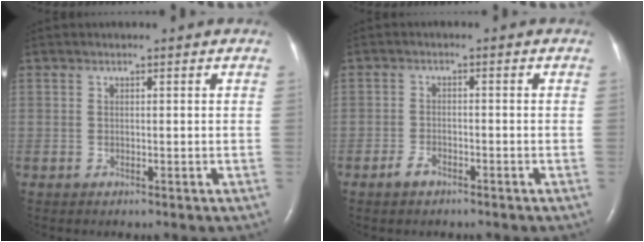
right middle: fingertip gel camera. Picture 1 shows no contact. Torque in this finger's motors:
{"motor_torque": [0.54, -0.85, -0.07, -0.01]}